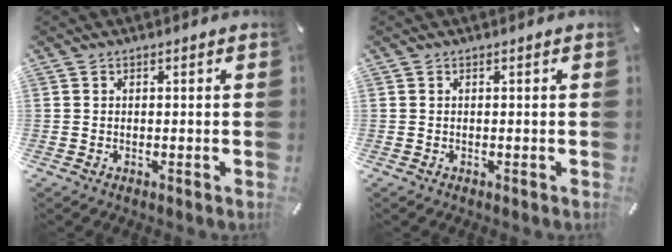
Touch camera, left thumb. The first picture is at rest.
{"total": 0.0}